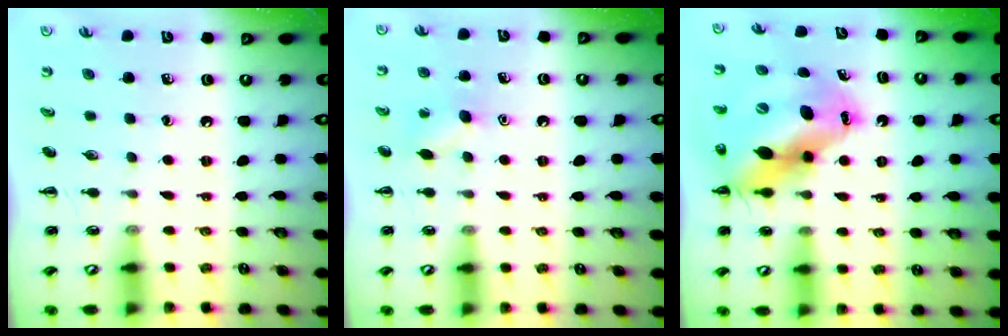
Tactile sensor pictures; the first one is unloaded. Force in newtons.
{"total": 7.2, "press": 7.0, "slide": 1.9}
{"total": 16.7, "press": 16.0, "slide": 5.0}